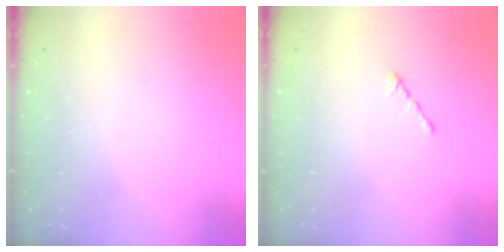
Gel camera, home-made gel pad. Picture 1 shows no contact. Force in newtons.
{"total": 0.5, "press": 0.4, "slide": 0.3}